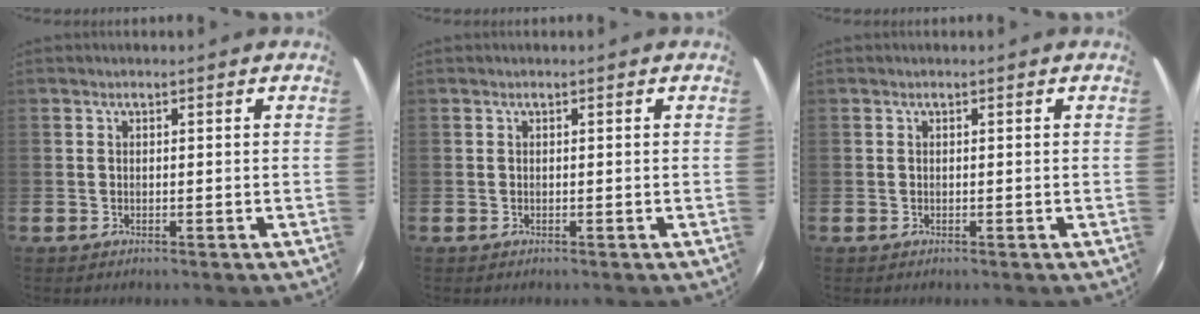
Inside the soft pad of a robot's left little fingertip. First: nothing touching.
{"total": 0.0}
{"total": 0.0}